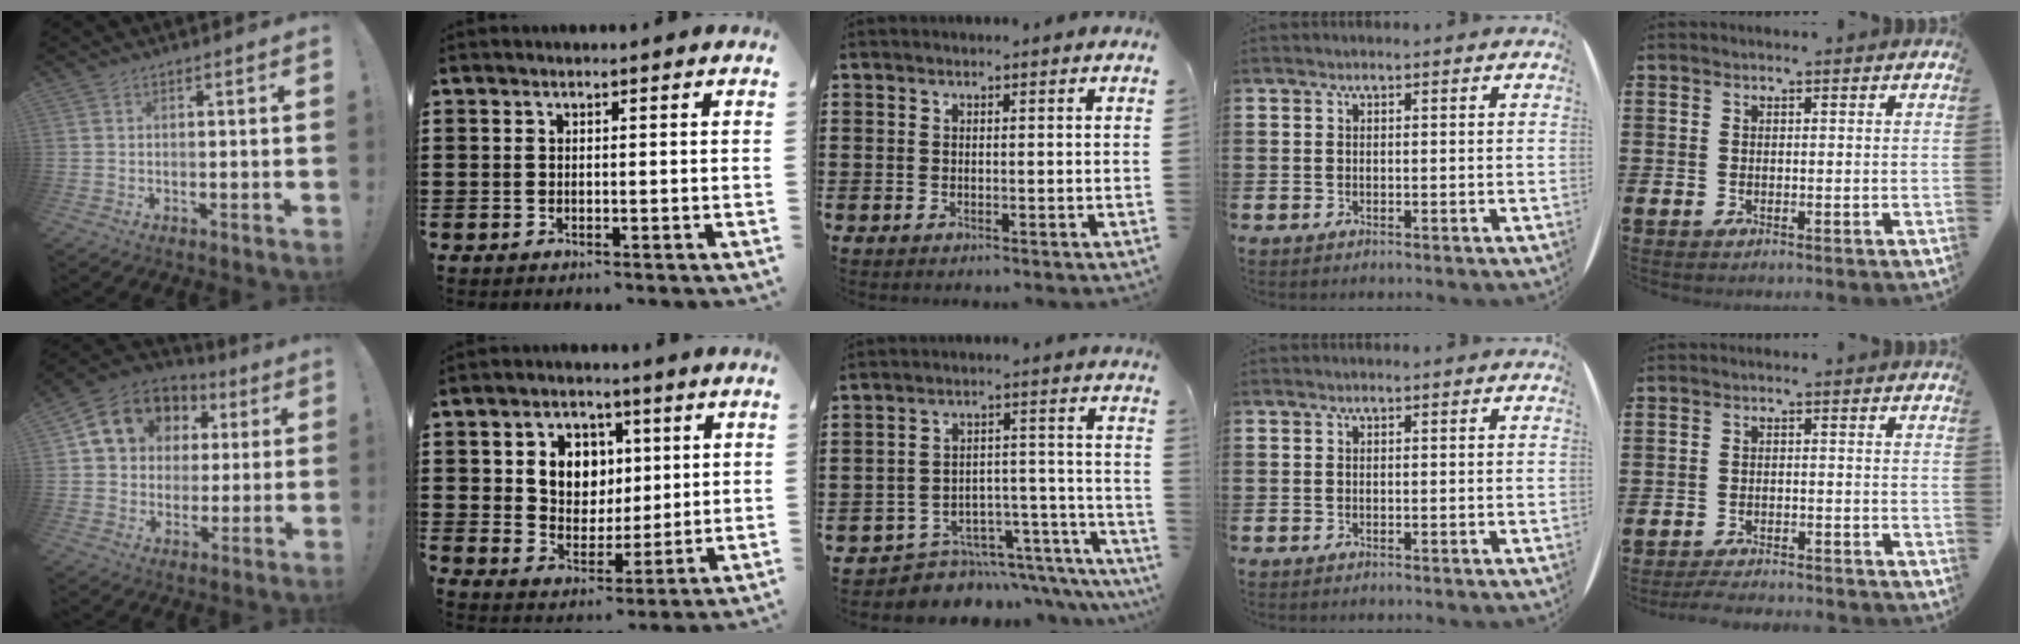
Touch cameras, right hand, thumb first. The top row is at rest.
{"thumb": {"total": 13.4, "force": [4.9, 11.2, 5.3], "torque": [-0.075, -0.019, 0.103]}, "index": {"total": 6.7, "force": [2.0, 5.9, 2.6], "torque": [-0.055, 0.011, 0.030]}, "middle": {"total": 4.7, "force": [-4.2, 2.0, 0.4], "torque": [-0.013, 0.008, -0.081]}, "little": {"total": 2.2, "force": [-2.2, 0.0, 0.2], "torque": [-0.007, 0.005, -0.046]}}